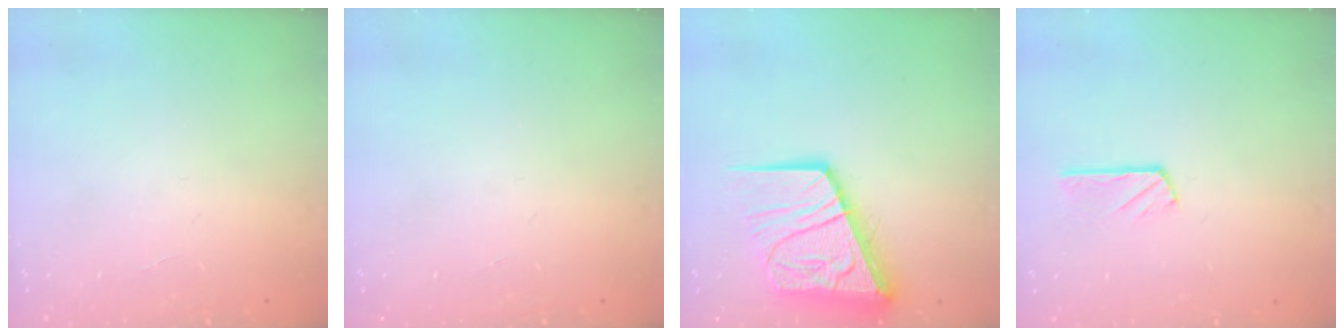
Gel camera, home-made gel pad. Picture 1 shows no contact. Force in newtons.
{"total": 0.0}
{"total": 17.9, "press": 17.8, "slide": 2.0}
{"total": 3.3, "press": 3.3, "slide": 0.1}